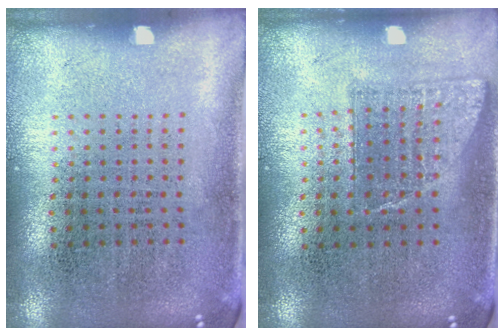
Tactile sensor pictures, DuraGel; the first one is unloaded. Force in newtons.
{"total": 0.8, "press": 0.7, "slide": 0.3}